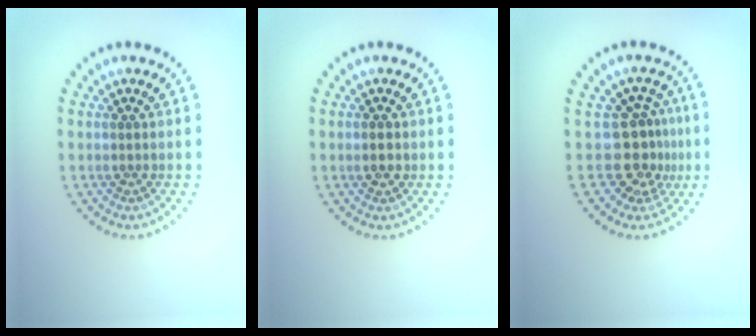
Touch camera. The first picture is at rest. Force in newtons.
{"total": 1.7, "press": 1.7, "slide": 0.1}
{"total": 3.4, "press": 2.6, "slide": 2.3}